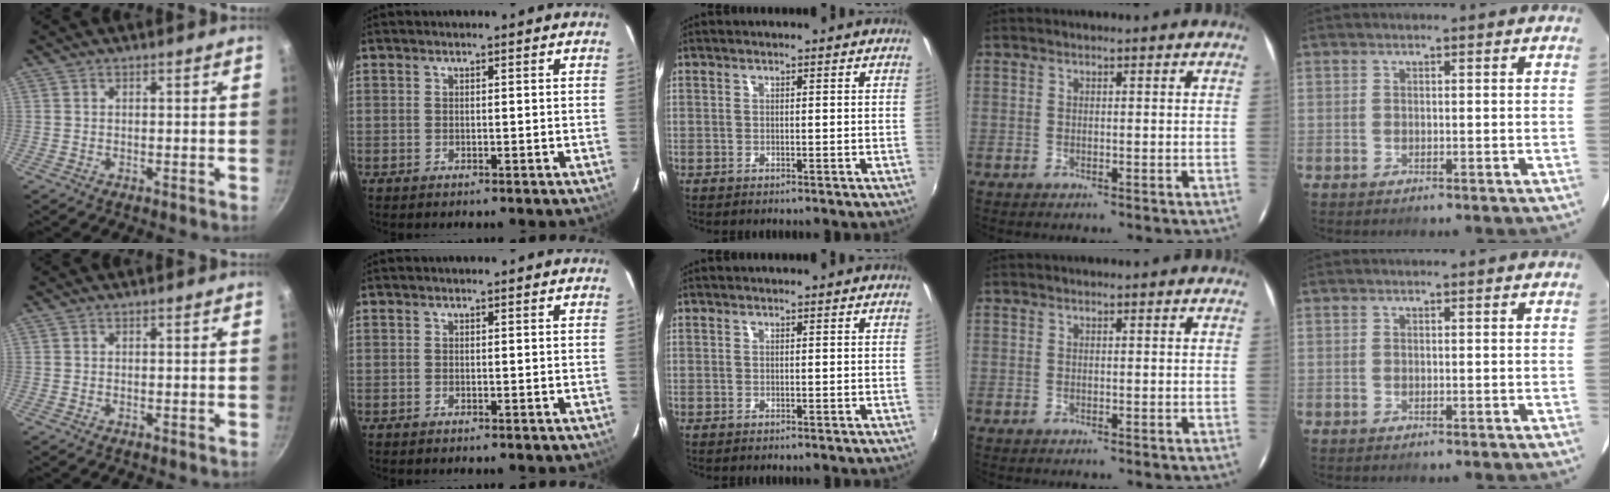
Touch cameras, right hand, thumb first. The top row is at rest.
{}